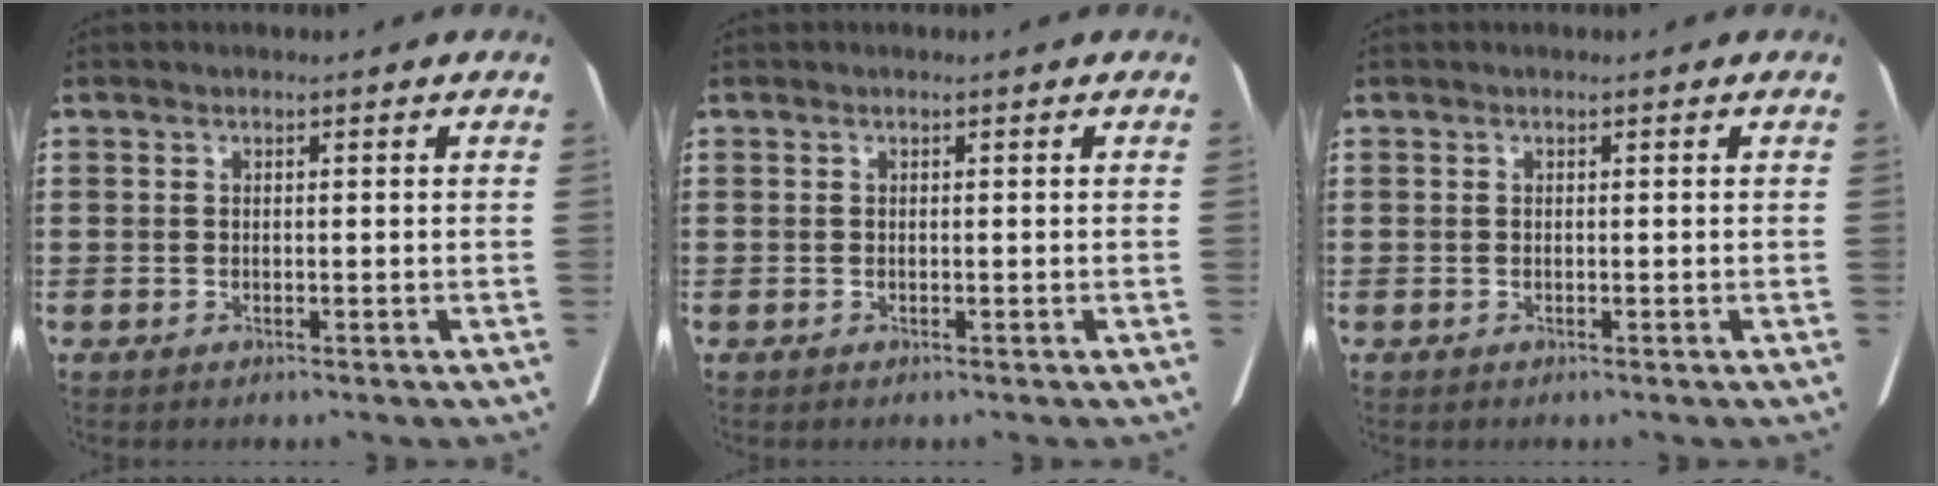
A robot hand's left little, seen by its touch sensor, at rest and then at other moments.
{"total": 0.0}
{"total": 0.0}